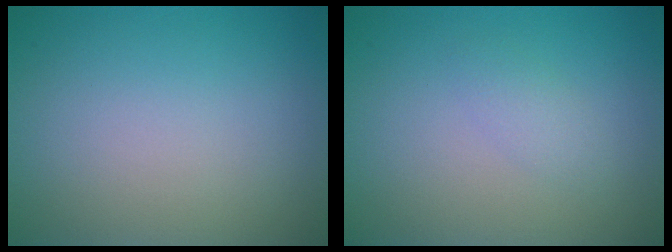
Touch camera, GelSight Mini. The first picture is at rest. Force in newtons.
{"total": 1.3, "press": 1.3, "slide": 0.0}